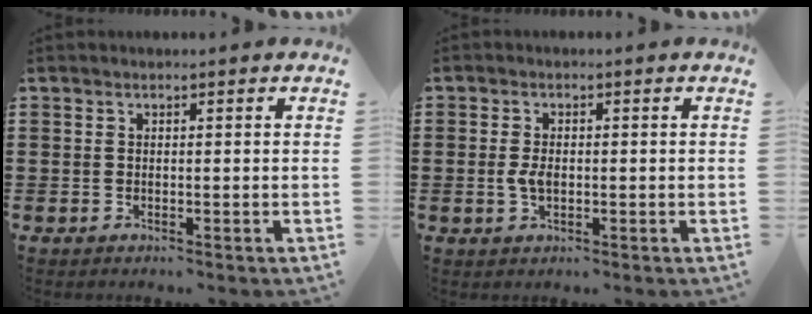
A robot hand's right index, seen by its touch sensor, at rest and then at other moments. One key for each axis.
{"total": 2.8, "fx": -0.2, "fy": 1.6, "fz": 2.3, "tx": -0.059, "ty": -0.001, "tz": -0.009}